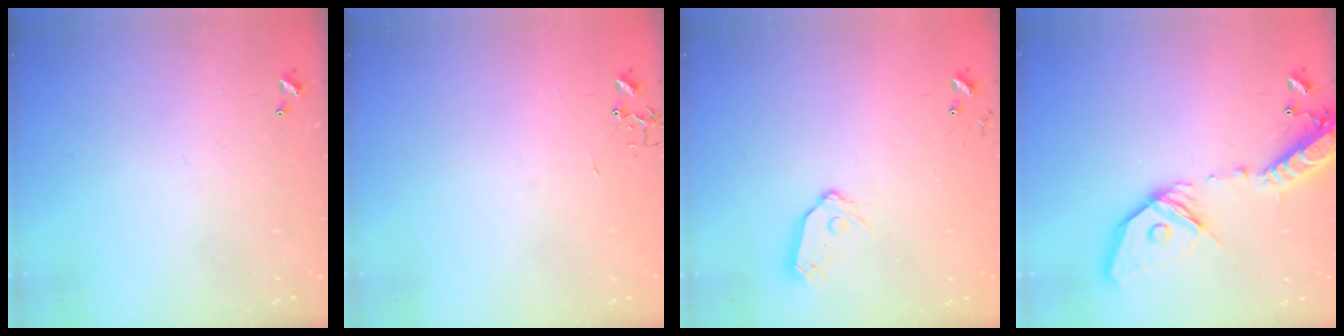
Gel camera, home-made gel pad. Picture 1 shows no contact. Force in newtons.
{"total": 0.0}
{"total": 8.0, "press": 8.0, "slide": 0.5}
{"total": 21.3, "press": 20.9, "slide": 4.1}